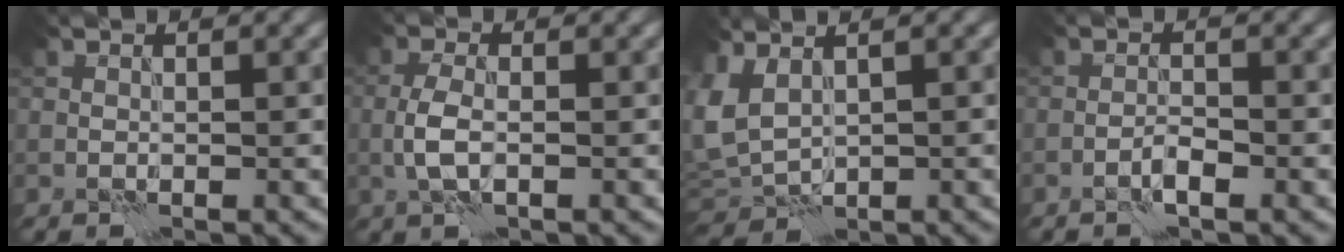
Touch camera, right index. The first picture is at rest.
{"total": 2.7, "force": [-0.5, 1.2, 2.3], "torque": [-0.054, 0.004, -0.015]}
{"total": 3.4, "force": [0.7, 2.1, 2.6], "torque": [-0.071, 0.008, 0.014]}
{"total": 1.3, "force": [-0.8, 0.2, 1.0], "torque": [-0.019, 0.007, -0.018]}